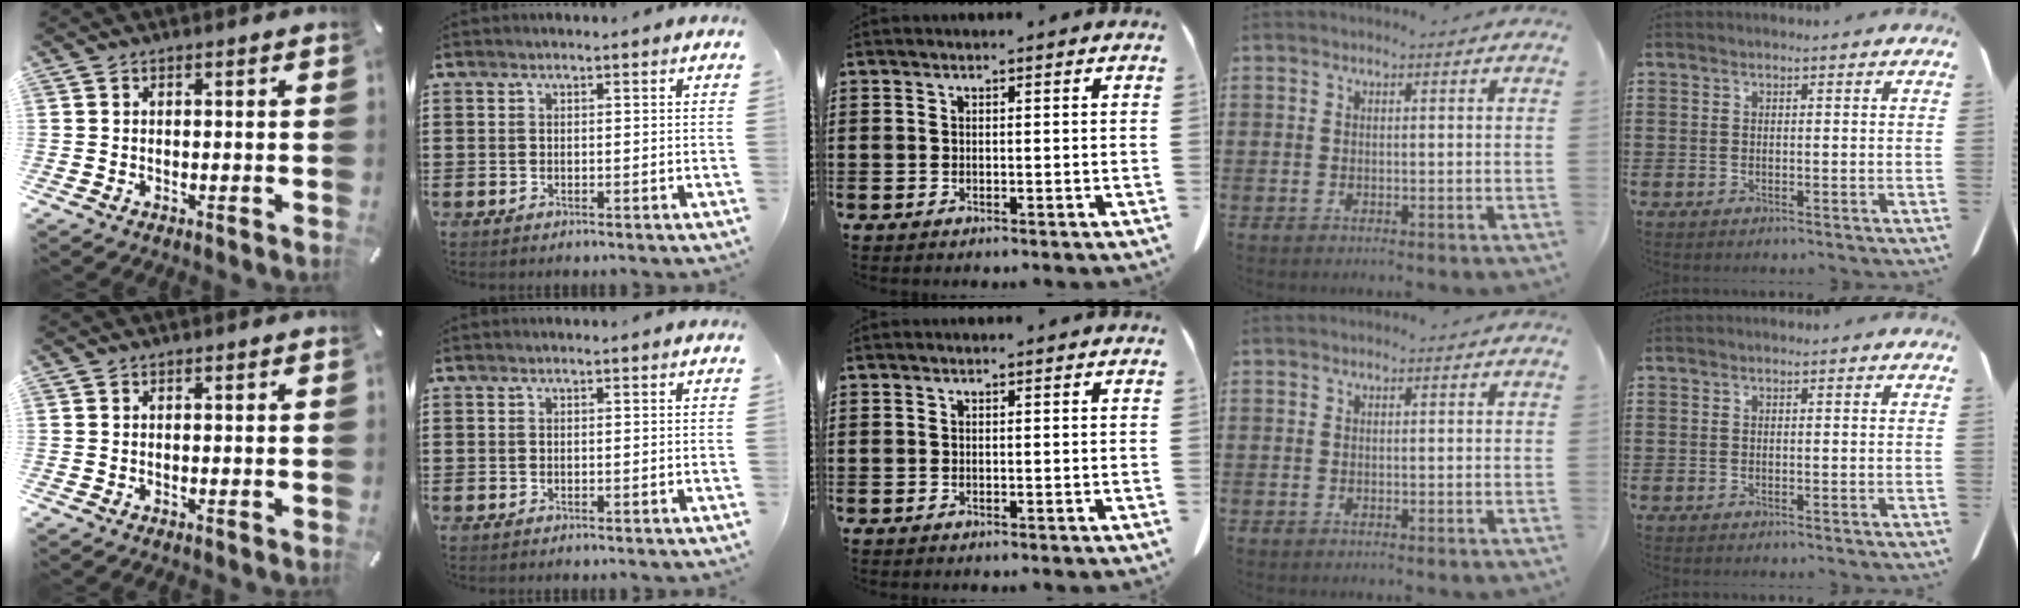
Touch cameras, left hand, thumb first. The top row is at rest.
{}